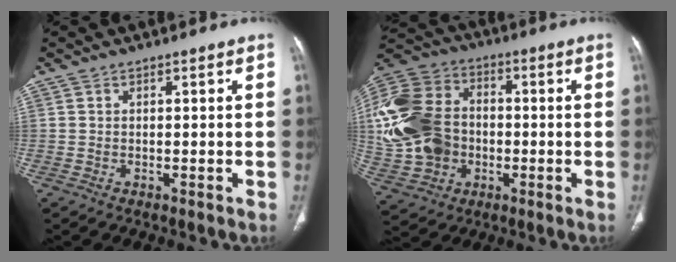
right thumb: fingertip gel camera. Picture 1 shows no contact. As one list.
[{"total": 24.5, "force": [-1.2, 19.2, 15.2], "torque": [-0.340, 0.031, -0.011]}]